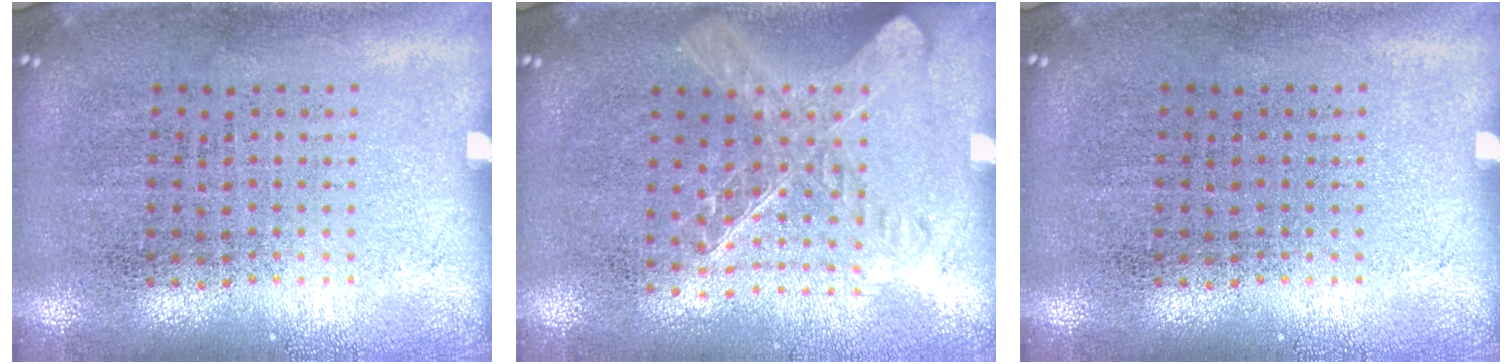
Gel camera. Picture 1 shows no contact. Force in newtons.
{"total": 1.5, "press": 1.3, "slide": 0.7}
{"total": 0.0}